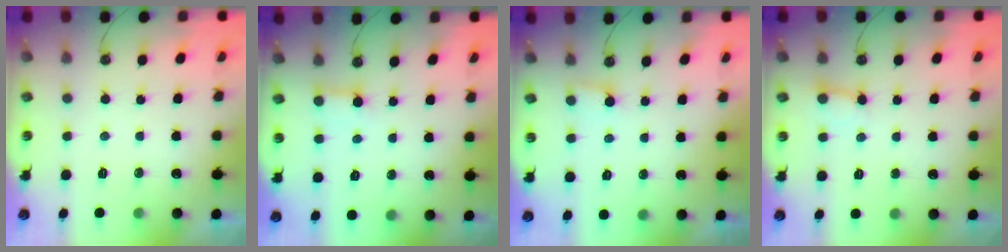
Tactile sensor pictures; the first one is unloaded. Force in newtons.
{"total": 2.4, "press": 2.4, "slide": 0.0}
{"total": 3.1, "press": 3.1, "slide": 0.3}
{"total": 5.5, "press": 5.4, "slide": 0.5}